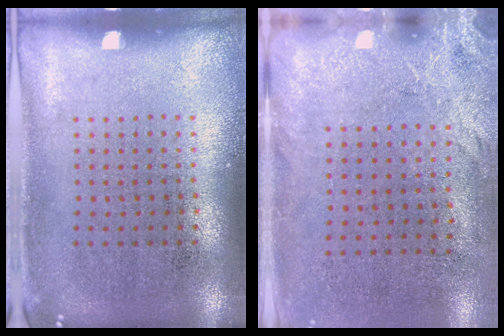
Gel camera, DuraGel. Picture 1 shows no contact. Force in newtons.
{"total": 2.6, "press": 2.0, "slide": 1.6}